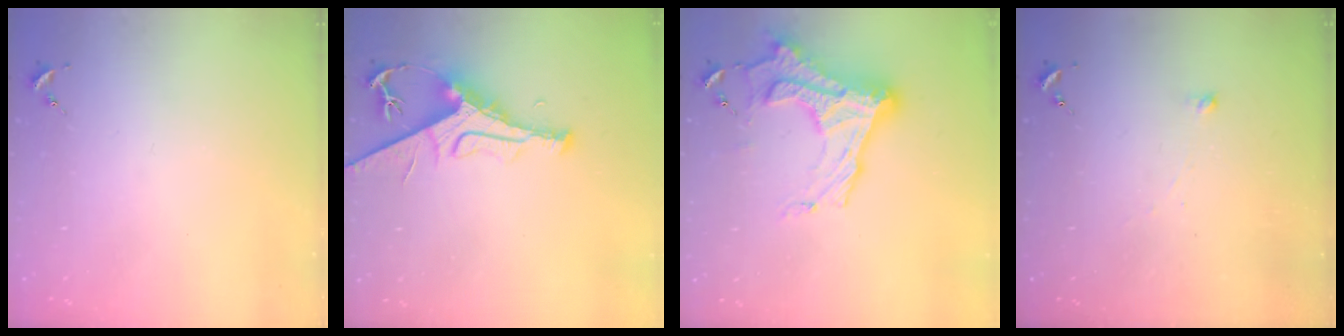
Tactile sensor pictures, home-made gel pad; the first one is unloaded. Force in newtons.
{"total": 10.5, "press": 10.4, "slide": 1.3}
{"total": 21.6, "press": 21.5, "slide": 1.9}
{"total": 2.5, "press": 2.5, "slide": 0.2}